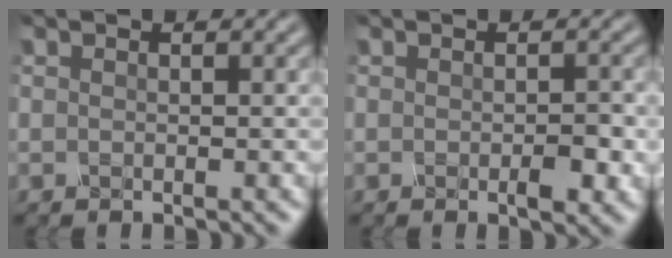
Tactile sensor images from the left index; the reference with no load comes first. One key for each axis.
{"total": 2.0, "fx": -0.7, "fy": 0.7, "fz": 1.8, "tx": -0.029, "ty": -0.004, "tz": -0.006}